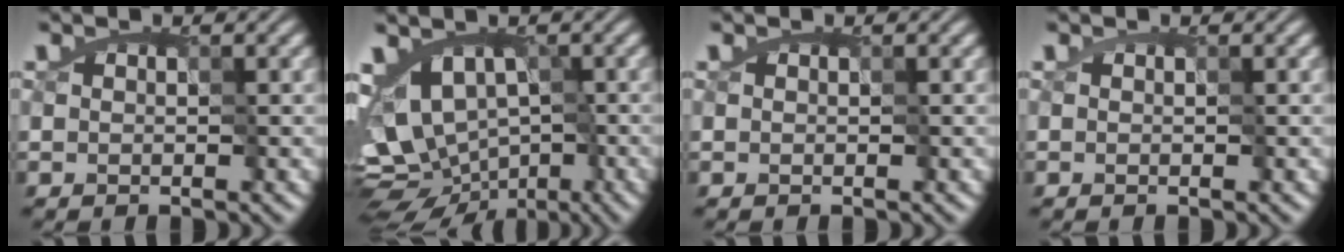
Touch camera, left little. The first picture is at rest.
{"total": 9.0, "force": [-1.7, 6.7, 5.9], "torque": [-0.071, -0.006, -0.003]}
{"total": 0.0}
{"total": 0.0}